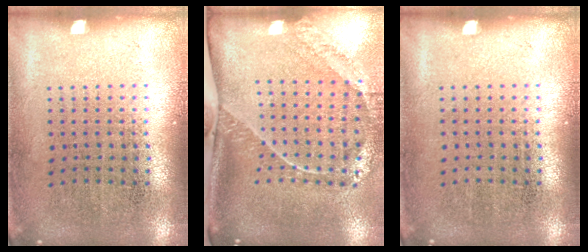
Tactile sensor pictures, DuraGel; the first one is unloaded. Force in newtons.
{"total": 2.5, "press": 1.7, "slide": 1.9}
{"total": 0.0}